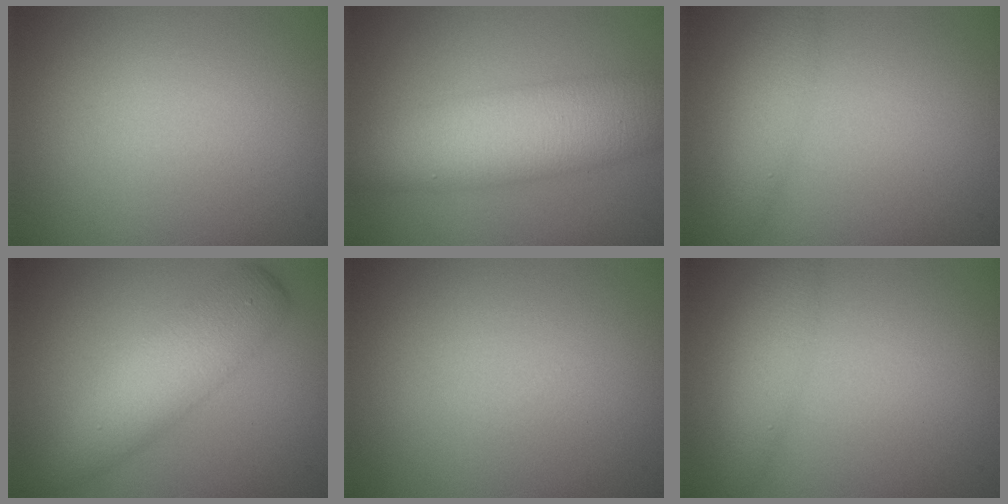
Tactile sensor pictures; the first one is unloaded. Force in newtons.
{"total": 7.7, "press": 7.7, "slide": 0.3}
{"total": 2.8, "press": 2.8, "slide": 0.1}
{"total": 4.9, "press": 4.9, "slide": 0.0}
{"total": 0.0}
{"total": 2.8, "press": 2.8, "slide": 0.1}